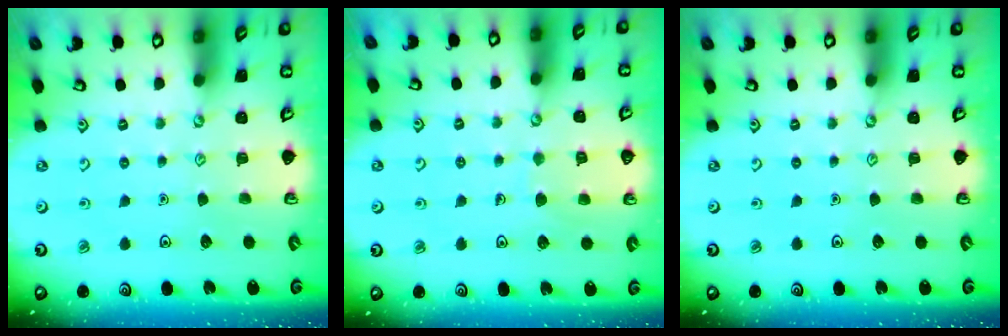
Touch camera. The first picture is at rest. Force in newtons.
{"total": 4.9, "press": 4.9, "slide": 0.3}
{"total": 0.0}